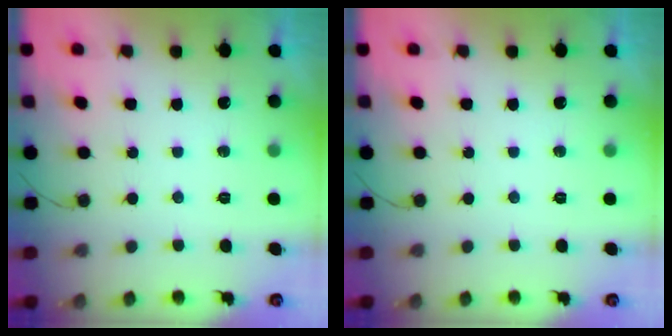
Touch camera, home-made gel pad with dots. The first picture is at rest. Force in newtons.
{"total": 0.0}